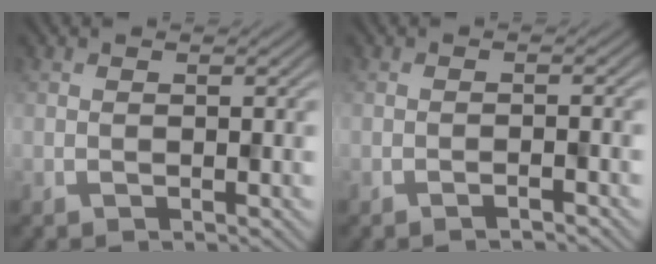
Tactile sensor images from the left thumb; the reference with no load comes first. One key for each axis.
{"total": 1.3, "fx": -1.0, "fy": 0.1, "fz": 0.9, "tx": -0.014, "ty": 0.005, "tz": -0.021}